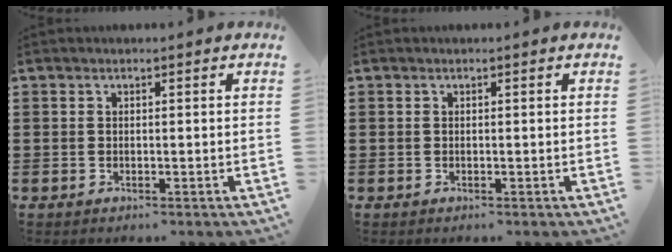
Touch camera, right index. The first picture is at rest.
{"total": 0.0}